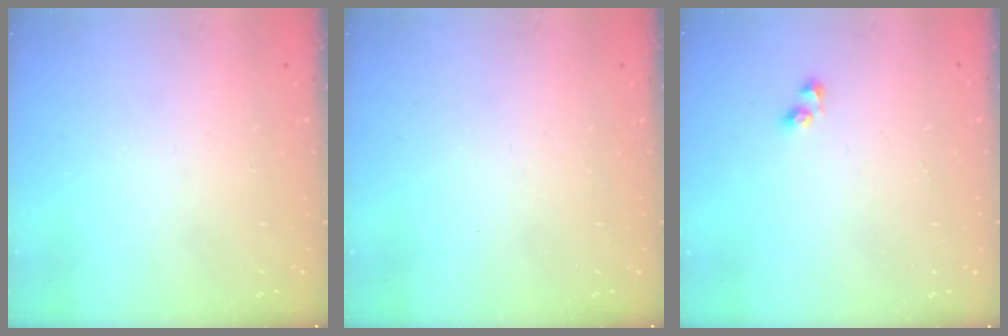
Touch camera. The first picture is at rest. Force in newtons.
{"total": 0.0}
{"total": 2.7, "press": 2.6, "slide": 0.6}